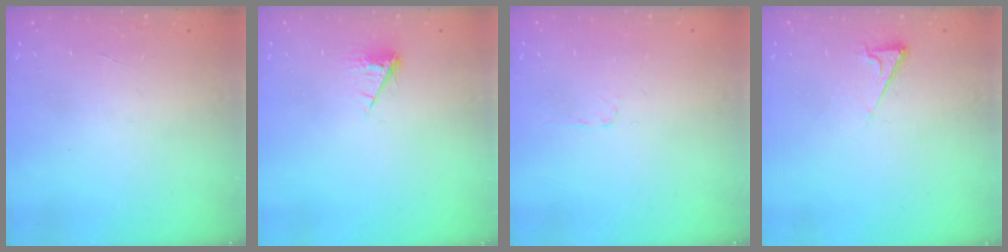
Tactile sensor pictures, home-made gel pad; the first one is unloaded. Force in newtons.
{"total": 4.7, "press": 4.7, "slide": 0.5}
{"total": 2.8, "press": 2.8, "slide": 0.4}
{"total": 4.4, "press": 4.3, "slide": 0.7}